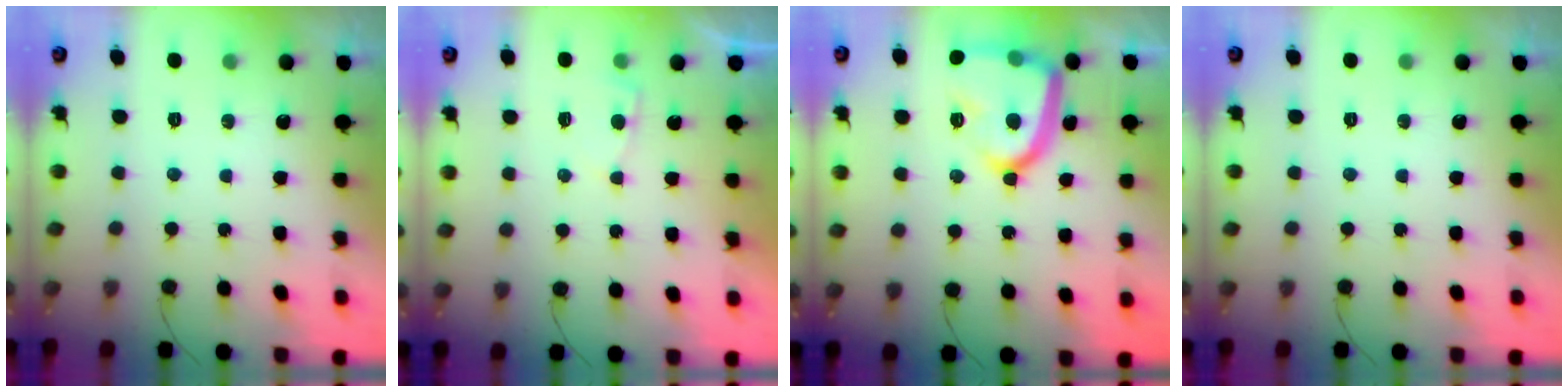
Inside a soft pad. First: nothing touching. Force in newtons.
{"total": 2.3, "press": 2.3, "slide": 0.2}
{"total": 17.0, "press": 17.0, "slide": 1.1}
{"total": 0.0}